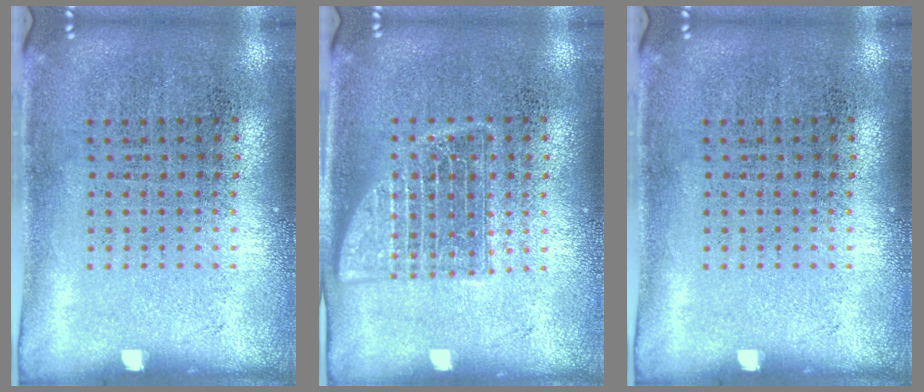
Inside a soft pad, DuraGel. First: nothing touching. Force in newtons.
{"total": 1.5, "press": 1.5, "slide": 0.2}
{"total": 0.0}